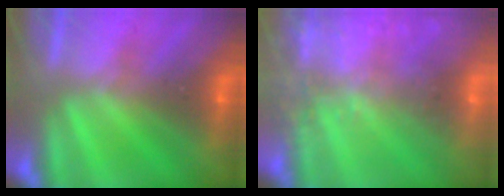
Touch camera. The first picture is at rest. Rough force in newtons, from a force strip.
{"total": 7.8}